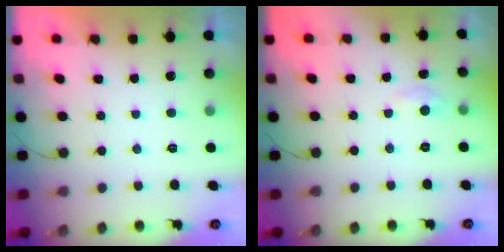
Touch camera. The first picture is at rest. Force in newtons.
{"total": 2.9, "press": 2.9, "slide": 0.4}